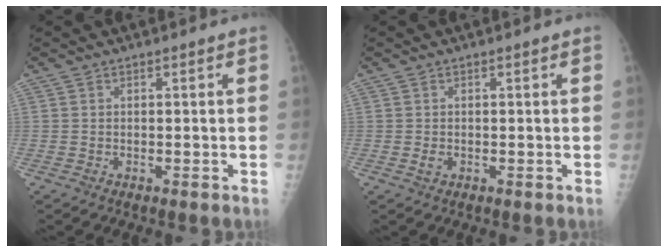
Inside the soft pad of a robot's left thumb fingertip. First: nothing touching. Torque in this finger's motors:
{"motor_torque": [0.09, 0.12, 0.24, 0.07, 0.00]}